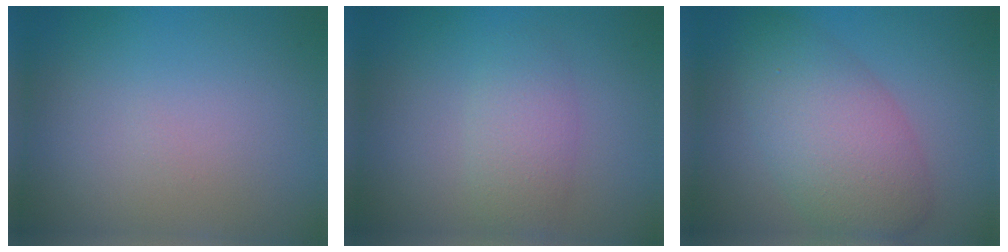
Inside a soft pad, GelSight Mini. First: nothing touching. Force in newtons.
{"total": 2.8, "press": 2.8, "slide": 0.1}
{"total": 6.3, "press": 6.3, "slide": 0.3}